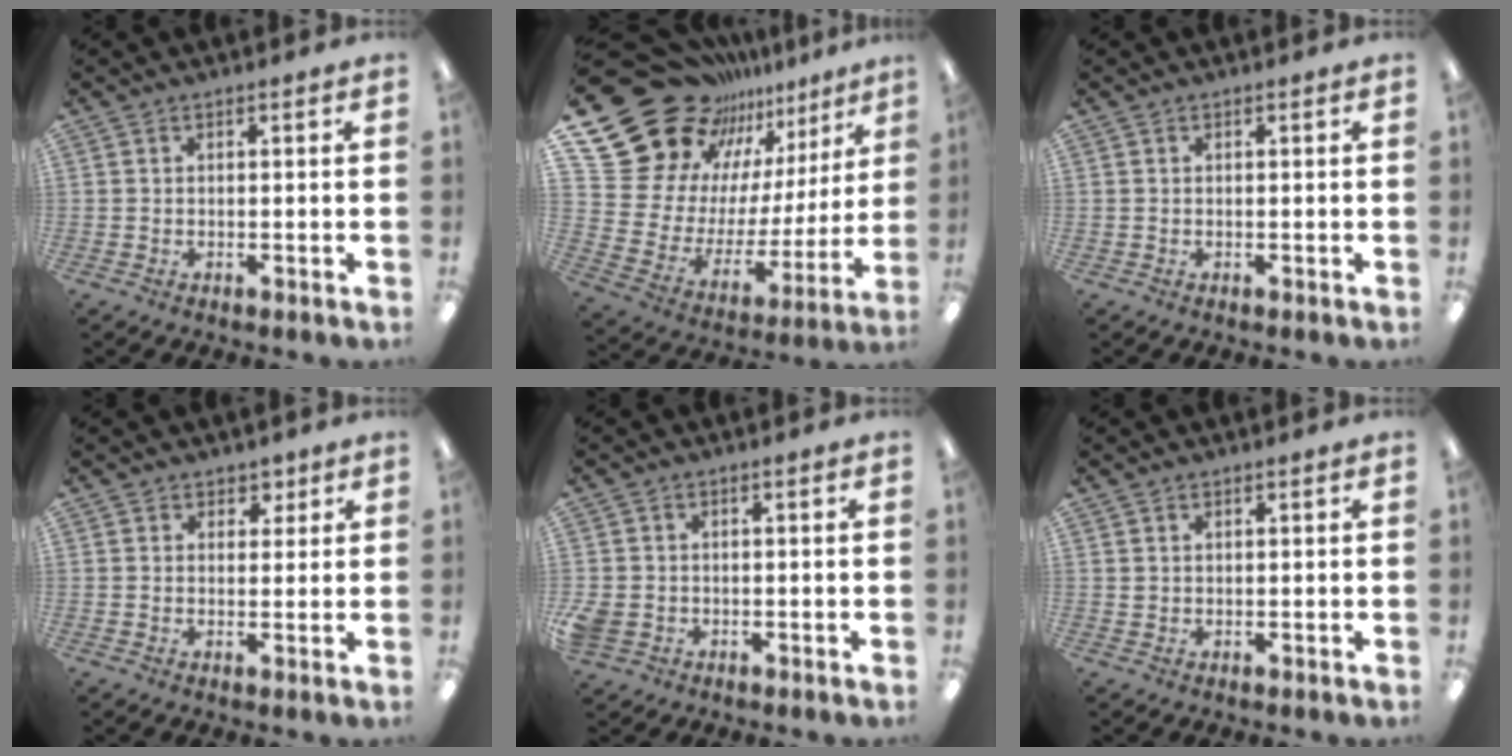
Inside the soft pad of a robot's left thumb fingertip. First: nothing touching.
{"total": 24.2, "force": [17.0, 15.0, 8.4], "torque": [-0.147, -0.135, 0.339]}
{"total": 0.0}
{"total": 3.0, "force": [1.7, 2.5, 0.4], "torque": [0.003, 0.000, 0.028]}
{"total": 3.4, "force": [-0.8, 3.0, 1.4], "torque": [-0.030, 0.003, -0.014]}
{"total": 0.9, "force": [0.6, 0.7, 0.2], "torque": [-0.005, 0.002, 0.011]}